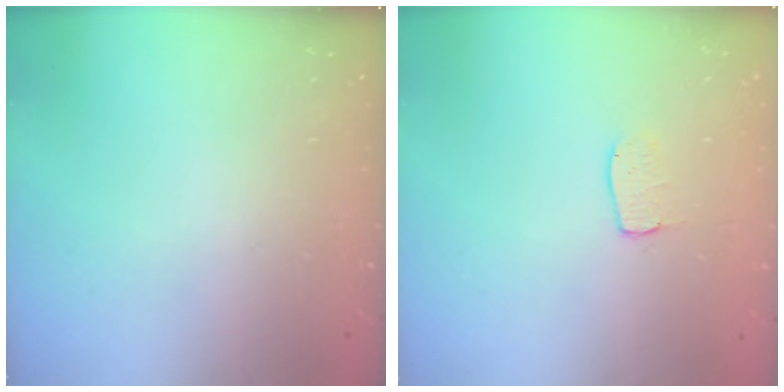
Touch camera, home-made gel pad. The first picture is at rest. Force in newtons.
{"total": 4.5, "press": 4.5, "slide": 0.3}